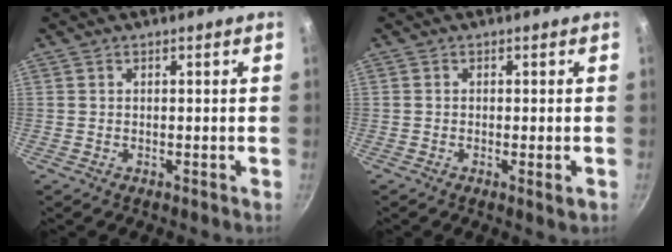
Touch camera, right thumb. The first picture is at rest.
{"total": 1.8, "force": [-0.6, 0.2, 1.7], "torque": [-0.035, -0.004, -0.012]}